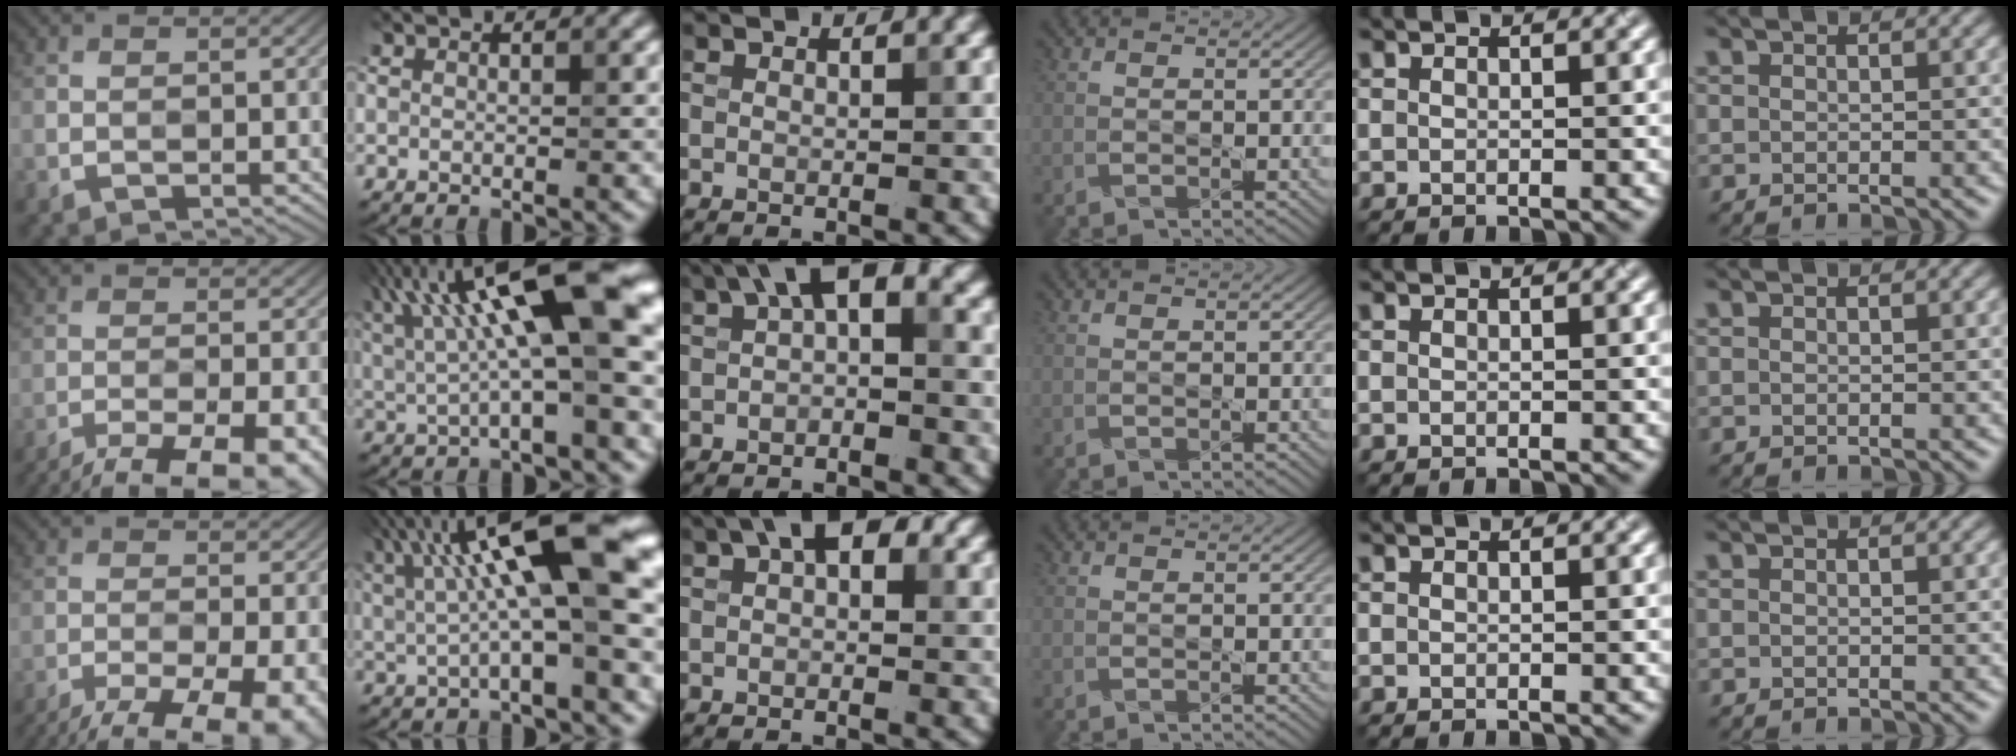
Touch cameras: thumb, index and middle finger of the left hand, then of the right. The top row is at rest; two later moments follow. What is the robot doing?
{"motion": "shake", "object": "handbell"}